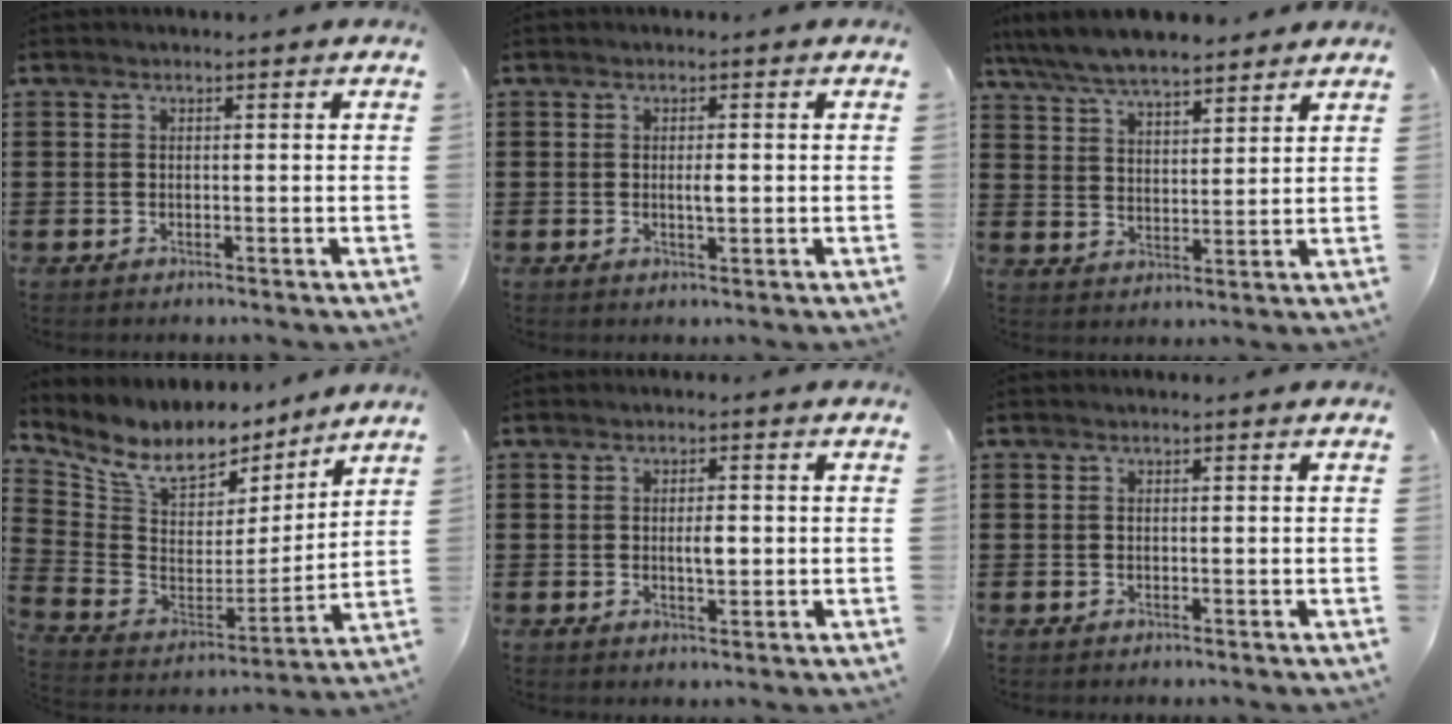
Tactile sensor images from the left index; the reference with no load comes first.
{"total": 1.9, "force": [0.0, 0.5, 1.8], "torque": [-0.034, 0.000, -0.001]}
{"total": 7.0, "force": [6.5, 1.4, 2.2], "torque": [-0.067, -0.018, 0.119]}
{"total": 9.1, "force": [7.0, 4.5, 3.6], "torque": [-0.105, -0.041, 0.125]}
{"total": 2.7, "force": [0.0, 0.9, 2.5], "torque": [-0.039, -0.003, -0.003]}
{"total": 0.0}